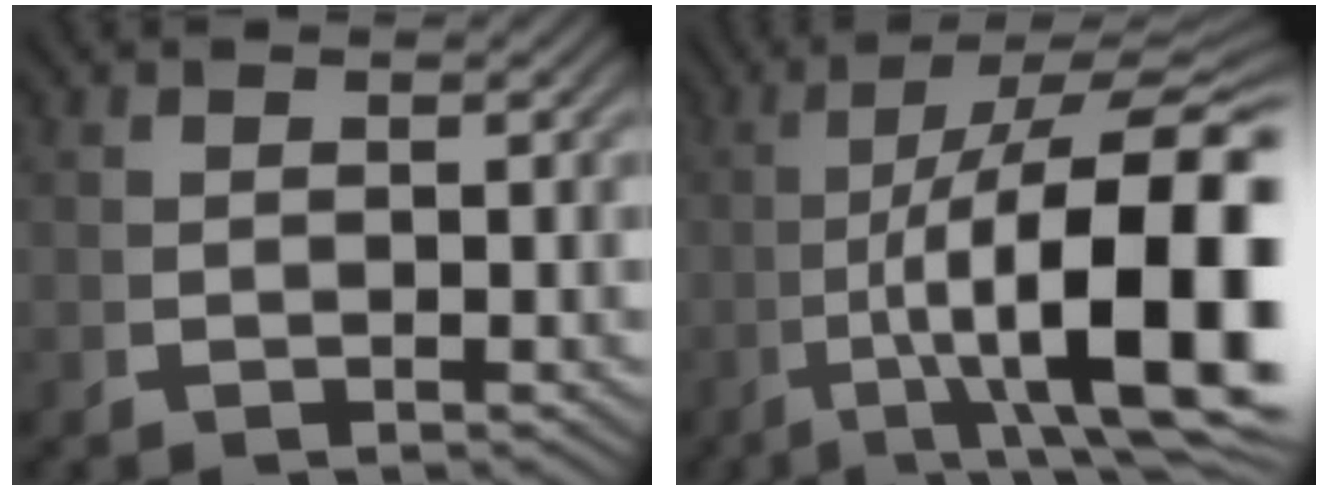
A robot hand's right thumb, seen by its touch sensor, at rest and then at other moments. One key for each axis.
{"total": 15.9, "fx": -1.0, "fy": 7.0, "fz": 14.3, "tx": -0.243, "ty": -0.040, "tz": 0.015}